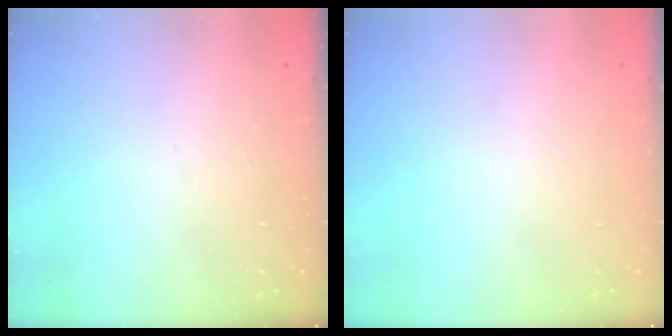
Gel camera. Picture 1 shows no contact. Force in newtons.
{"total": 0.0}